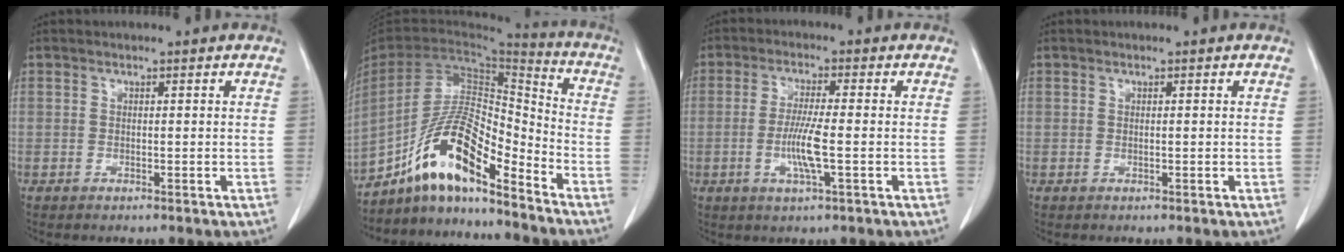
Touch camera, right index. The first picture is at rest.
{"total": 14.6, "force": [-10.2, 3.0, 10.0], "torque": [-0.189, 0.023, -0.182]}
{"total": 6.1, "force": [-1.4, 0.1, 6.0], "torque": [-0.119, -0.009, -0.026]}
{"total": 0.0}